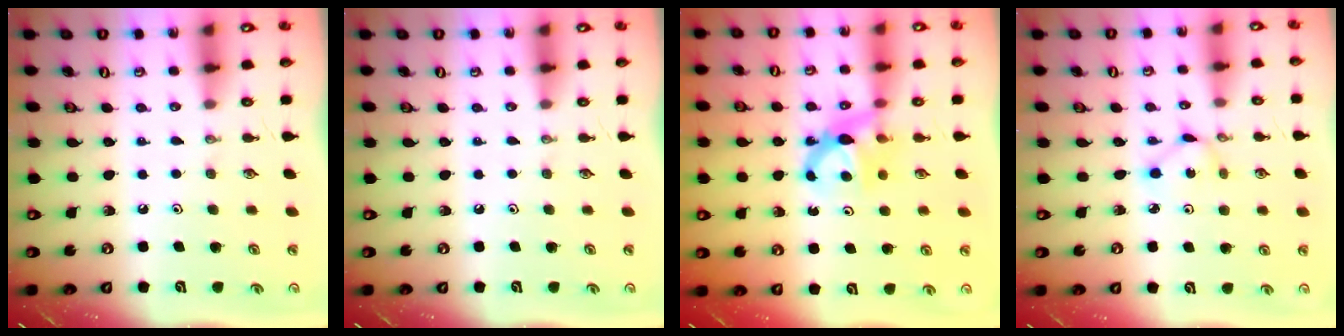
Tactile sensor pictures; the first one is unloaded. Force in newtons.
{"total": 0.0}
{"total": 6.9, "press": 6.9, "slide": 0.4}
{"total": 1.9, "press": 1.9, "slide": 0.1}